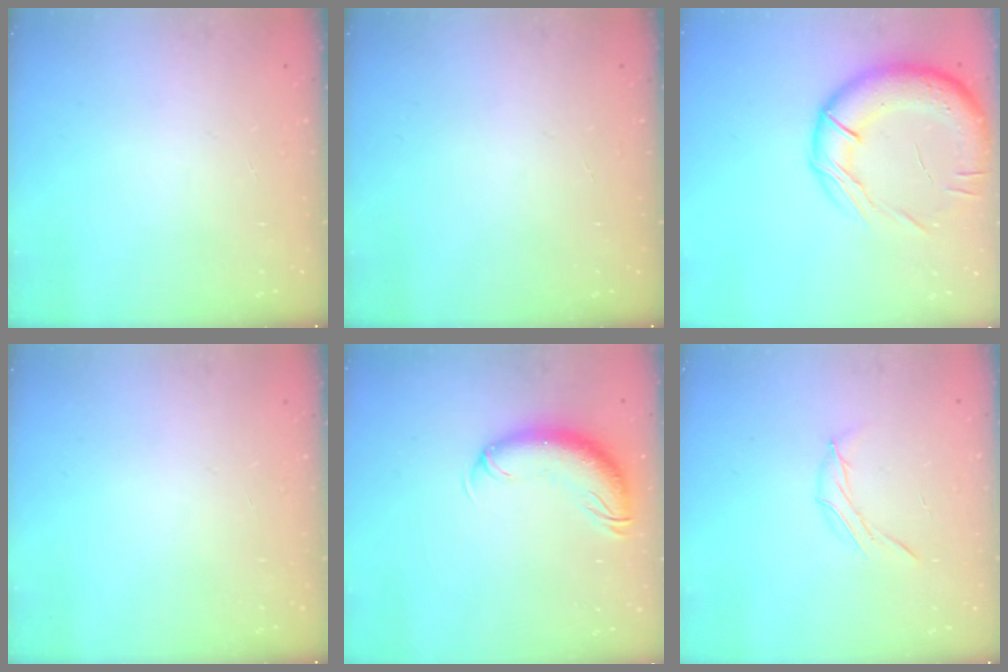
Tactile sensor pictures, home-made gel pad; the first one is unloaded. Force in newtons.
{"total": 0.0}
{"total": 19.3, "press": 19.1, "slide": 2.8}
{"total": 0.0}
{"total": 12.1, "press": 11.8, "slide": 2.7}
{"total": 6.3, "press": 6.2, "slide": 1.0}